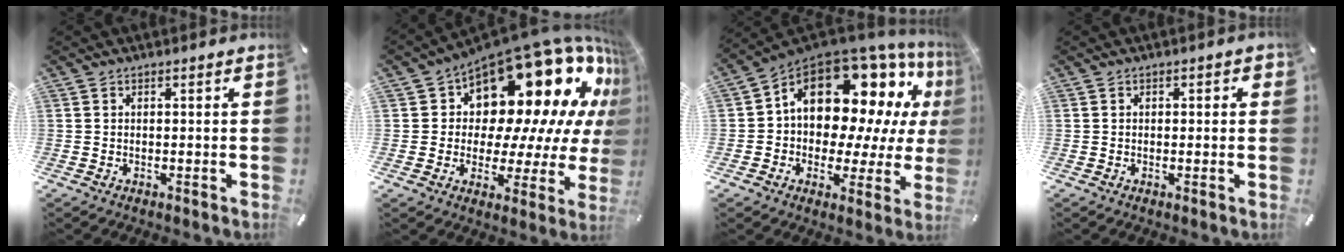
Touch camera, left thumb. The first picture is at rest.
{"total": 22.9, "force": [12.9, 12.3, 14.4], "torque": [-0.210, -0.112, 0.227]}
{"total": 17.4, "force": [7.5, 11.5, 10.6], "torque": [-0.172, -0.064, 0.126]}
{"total": 0.9, "force": [-0.1, 0.6, 0.6], "torque": [-0.003, 0.001, -0.005]}